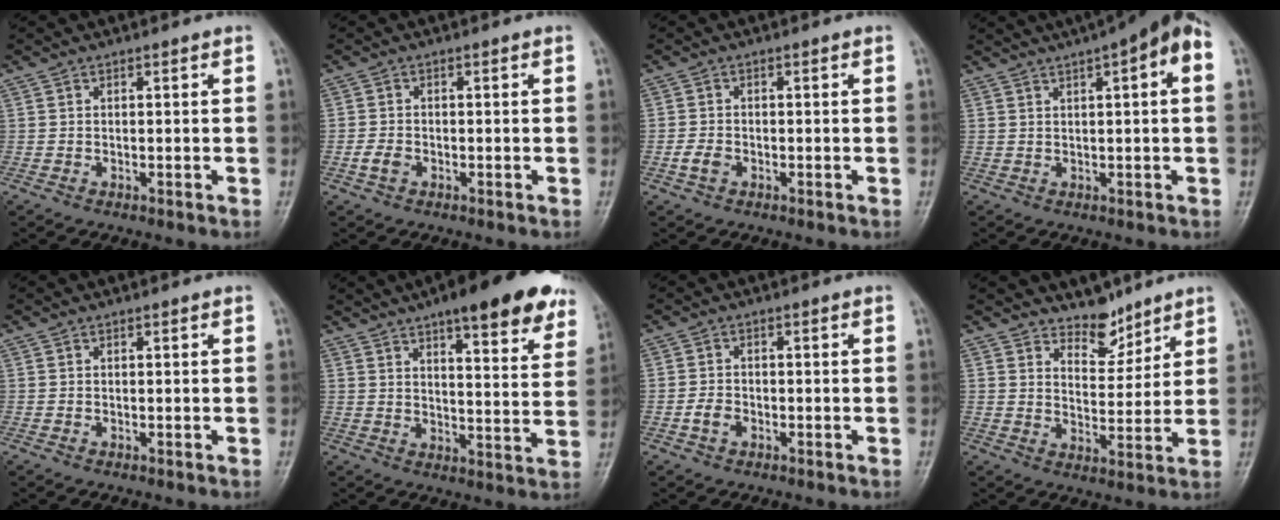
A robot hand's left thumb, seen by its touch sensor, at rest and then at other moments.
{"total": 2.1, "force": [-0.8, 1.4, 1.2], "torque": [-0.026, 0.005, -0.017]}
{"total": 2.1, "force": [-0.9, 1.5, 1.3], "torque": [-0.027, 0.006, -0.018]}
{"total": 11.3, "force": [6.0, 1.8, 9.4], "torque": [-0.128, 0.017, 0.072]}
{"total": 0.0}
{"total": 20.0, "force": [13.4, 5.6, 13.8], "torque": [-0.149, -0.040, 0.166]}
{"total": 2.5, "force": [-1.0, 1.8, 1.5], "torque": [-0.027, 0.009, -0.020]}
{"total": 6.2, "force": [5.3, 2.8, 1.5], "torque": [0.003, -0.047, 0.095]}